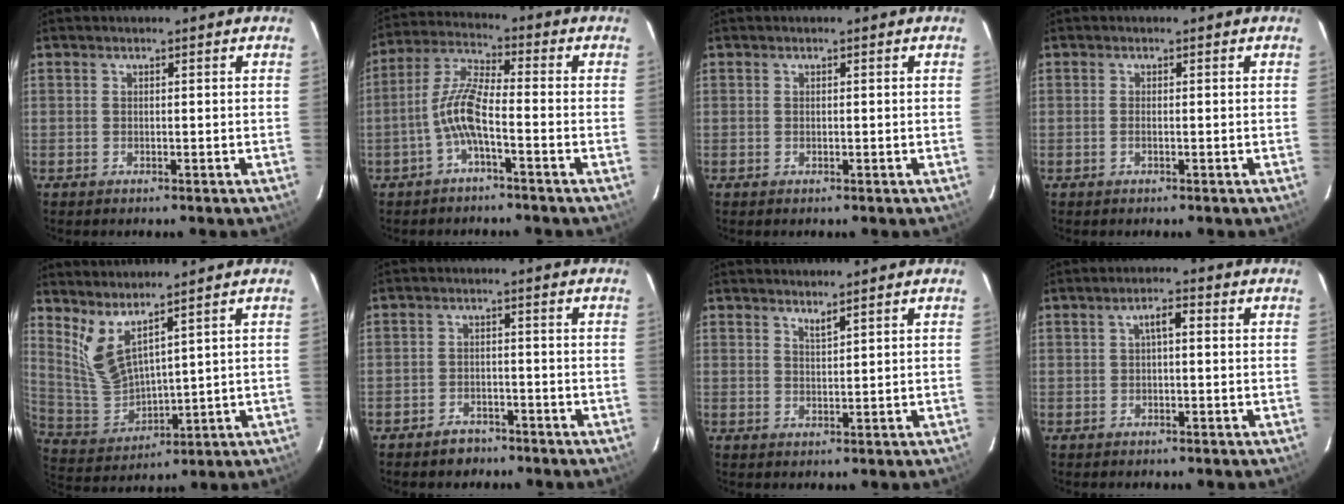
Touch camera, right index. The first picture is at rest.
{"total": 7.3, "force": [-3.0, 1.3, 6.5], "torque": [-0.149, 0.015, -0.060]}
{"total": 0.0}
{"total": 0.7, "force": [-0.3, 0.1, 0.7], "torque": [-0.015, 0.001, -0.006]}
{"total": 8.0, "force": [5.7, 2.2, 5.1], "torque": [-0.105, -0.016, 0.133]}
{"total": 4.3, "force": [-3.4, 2.4, 0.8], "torque": [-0.032, 0.013, -0.050]}
{"total": 1.7, "force": [1.5, -0.4, 0.7], "torque": [-0.014, -0.003, 0.025]}
{"total": 2.5, "force": [0.3, 0.5, 2.4], "torque": [-0.045, 0.011, 0.006]}